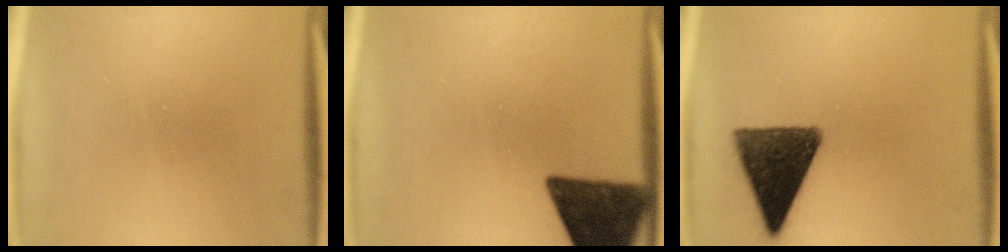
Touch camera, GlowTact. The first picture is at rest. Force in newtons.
{"total": 13.7}
{"total": 13.5}